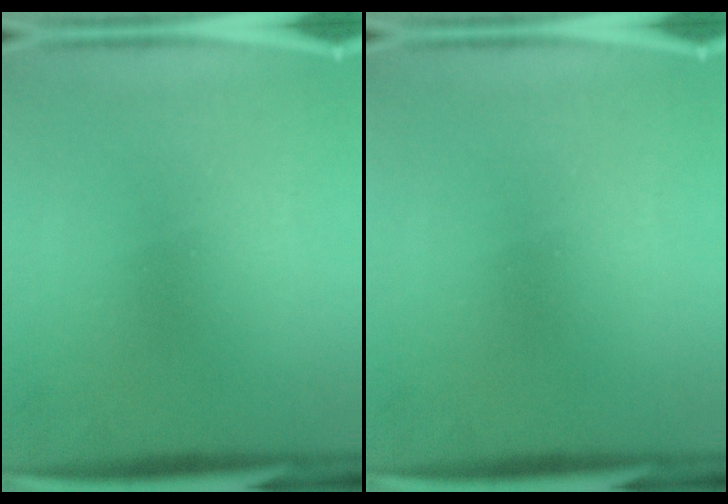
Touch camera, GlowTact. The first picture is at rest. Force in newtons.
{"total": 0.0}